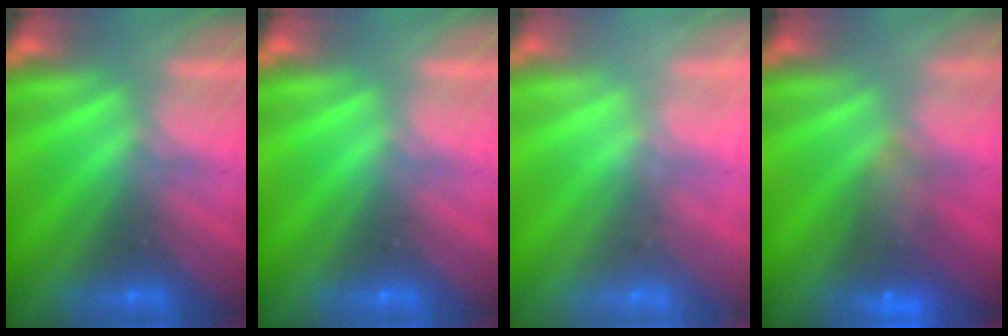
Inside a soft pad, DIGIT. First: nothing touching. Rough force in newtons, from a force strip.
{"total": 0.0}
{"total": 2.2}
{"total": 6.7}